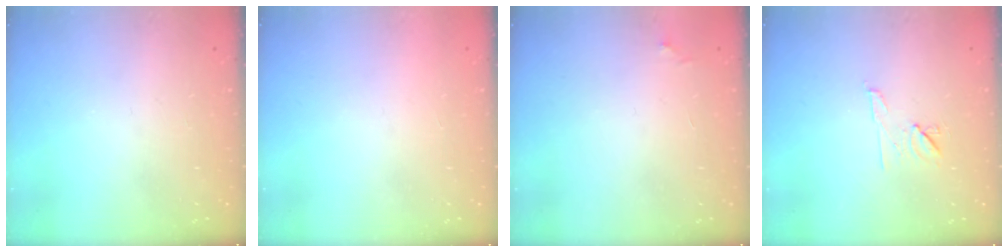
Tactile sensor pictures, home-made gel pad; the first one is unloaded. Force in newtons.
{"total": 1.5, "press": 1.5, "slide": 0.1}
{"total": 3.3, "press": 3.2, "slide": 0.5}
{"total": 7.0, "press": 6.9, "slide": 0.9}